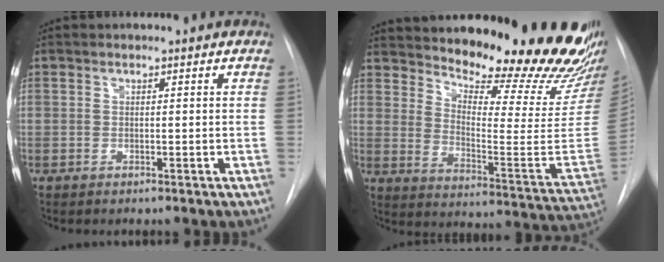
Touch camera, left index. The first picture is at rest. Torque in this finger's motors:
{"motor_torque": [0.60, -0.73, 0.33, 0.10]}